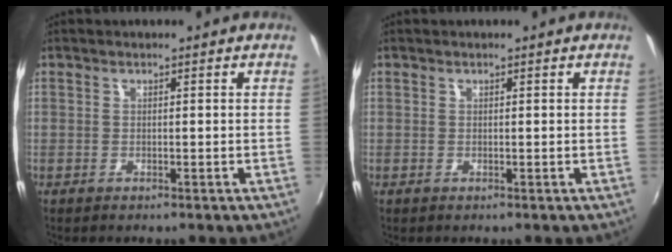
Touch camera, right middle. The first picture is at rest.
{"total": 0.0}